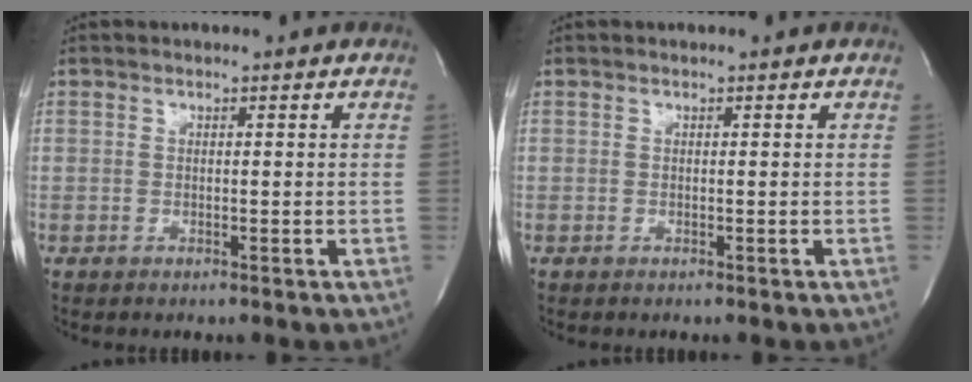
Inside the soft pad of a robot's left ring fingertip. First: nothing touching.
{"total": 0.0}